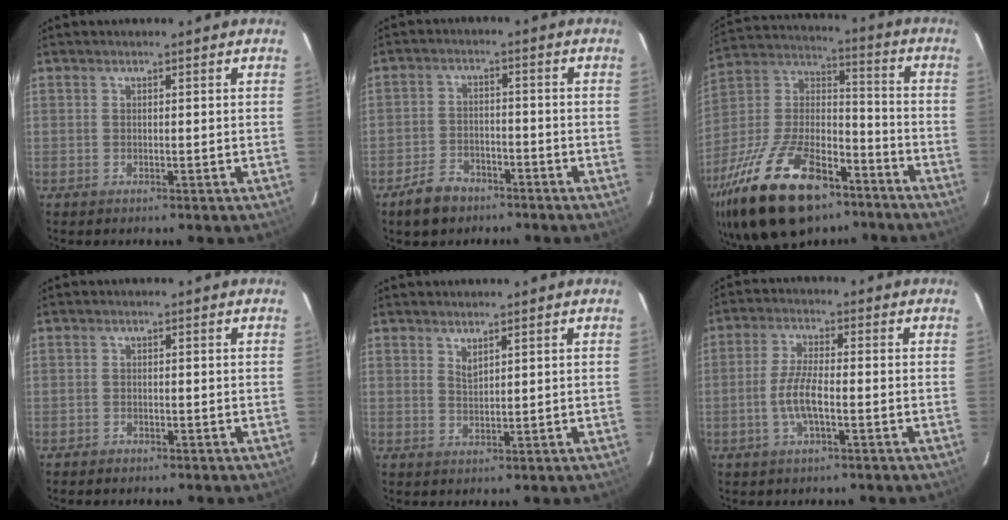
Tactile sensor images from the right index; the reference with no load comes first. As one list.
[{"total": 6.7, "force": [-4.8, 4.0, 2.5], "torque": [-0.070, 0.013, -0.076]}, {"total": 28.6, "force": [-17.8, 13.3, 18.1], "torque": [-0.367, -0.009, -0.292]}, {"total": 1.1, "force": [-0.9, 0.6, 0.0], "torque": [-0.004, 0.004, -0.016]}, {"total": 1.6, "force": [1.3, 0.4, 0.8], "torque": [-0.016, 0.000, 0.024]}, {"total": 6.0, "force": [-1.8, 1.4, 5.5], "torque": [-0.116, 0.000, -0.037]}]